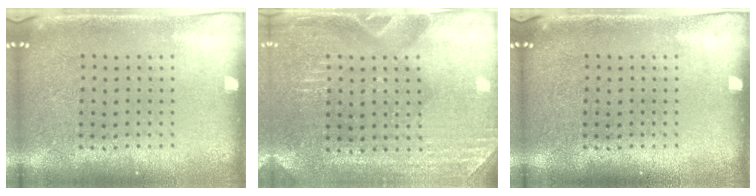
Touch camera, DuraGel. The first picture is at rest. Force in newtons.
{"total": 2.9, "press": 2.8, "slide": 0.4}
{"total": 0.0}